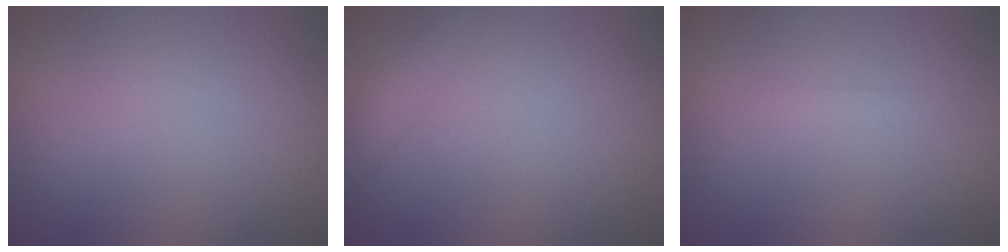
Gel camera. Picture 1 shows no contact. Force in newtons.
{"total": 2.3, "press": 2.3, "slide": 0.1}
{"total": 0.8, "press": 0.8, "slide": 0.0}